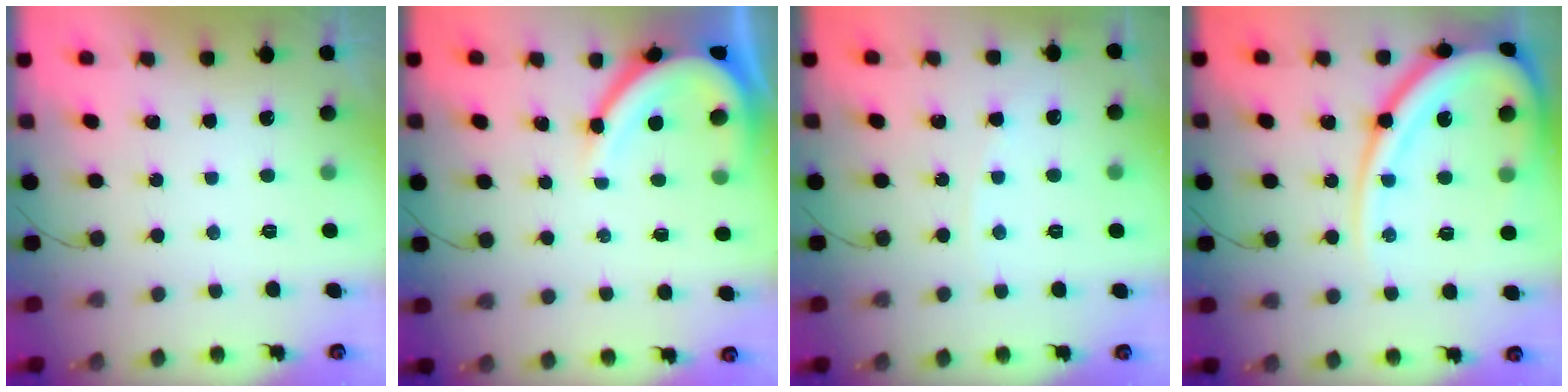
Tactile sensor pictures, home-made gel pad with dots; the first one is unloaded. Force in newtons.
{"total": 10.7, "press": 10.7, "slide": 0.9}
{"total": 3.2, "press": 3.1, "slide": 0.4}
{"total": 19.7, "press": 19.6, "slide": 2.0}